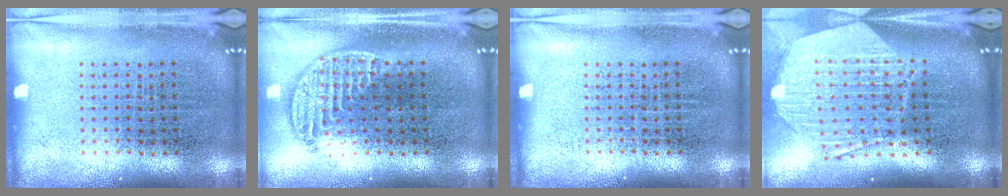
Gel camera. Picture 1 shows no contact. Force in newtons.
{"total": 1.3, "press": 1.1, "slide": 0.6}
{"total": 0.0}
{"total": 3.0, "press": 2.4, "slide": 1.9}